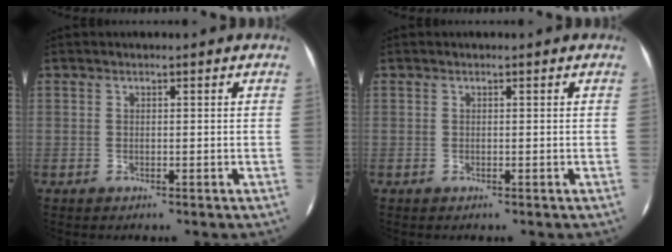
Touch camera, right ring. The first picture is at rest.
{"total": 0.0}